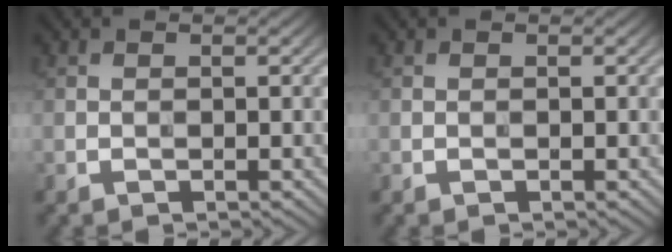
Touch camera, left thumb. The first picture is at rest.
{"total": 0.0}